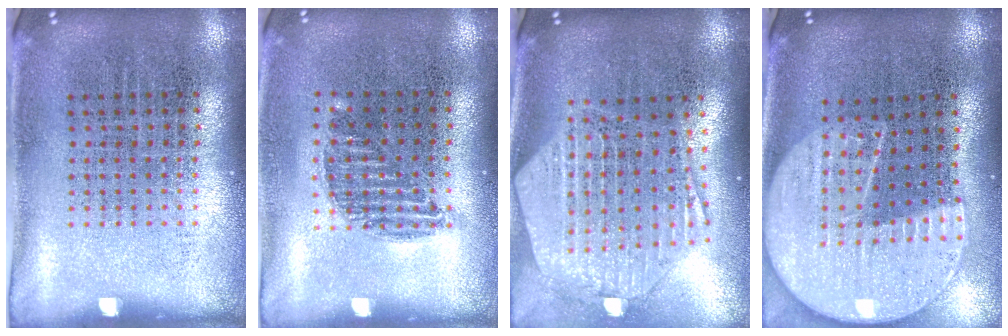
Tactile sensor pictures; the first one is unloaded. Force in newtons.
{"total": 0.9, "press": 0.8, "slide": 0.4}
{"total": 2.8, "press": 2.3, "slide": 1.6}
{"total": 2.3, "press": 2.0, "slide": 1.2}